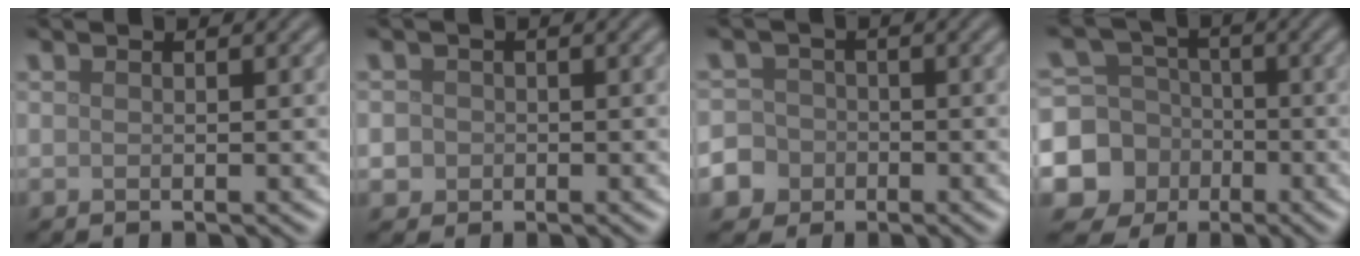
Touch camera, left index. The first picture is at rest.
{"total": 2.3, "force": [-0.2, 2.2, 0.7], "torque": [-0.004, 0.012, -0.016]}
{"total": 7.2, "force": [-3.4, 6.2, 1.3], "torque": [-0.034, -0.019, -0.082]}
{"total": 9.7, "force": [-3.1, 8.9, 2.0], "torque": [-0.052, -0.017, -0.079]}